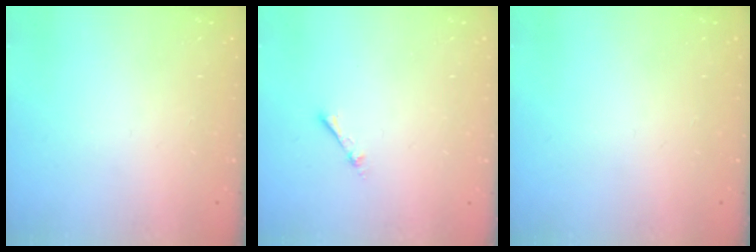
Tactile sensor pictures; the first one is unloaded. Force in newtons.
{"total": 1.9, "press": 1.9, "slide": 0.3}
{"total": 0.0}